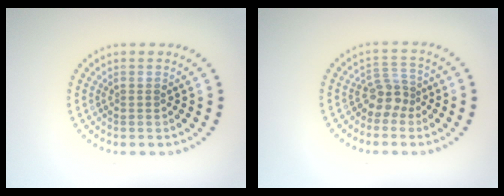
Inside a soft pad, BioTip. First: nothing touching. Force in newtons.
{"total": 2.6, "press": 1.9, "slide": 1.7}